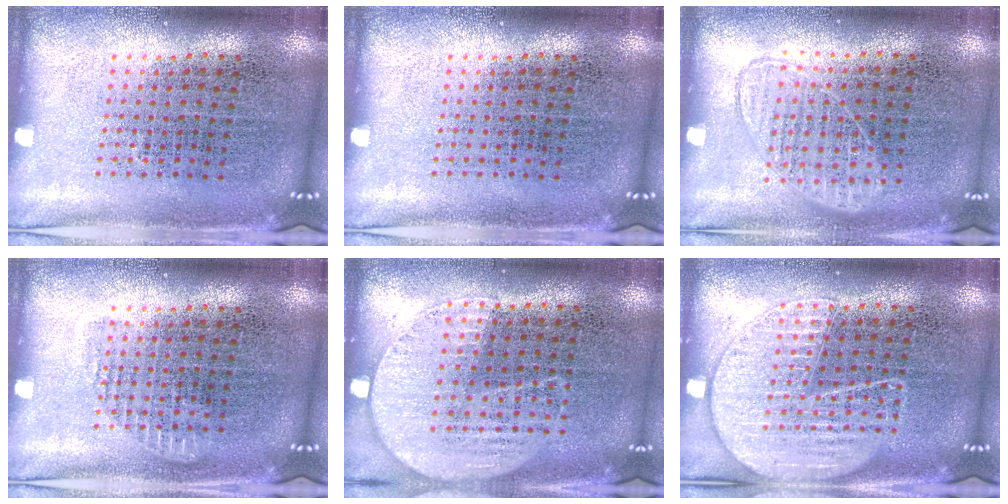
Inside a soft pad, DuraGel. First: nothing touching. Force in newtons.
{"total": 0.0}
{"total": 1.0, "press": 0.9, "slide": 0.3}
{"total": 0.8, "press": 0.8, "slide": 0.2}
{"total": 1.0, "press": 0.9, "slide": 0.5}
{"total": 1.4, "press": 1.4, "slide": 0.2}